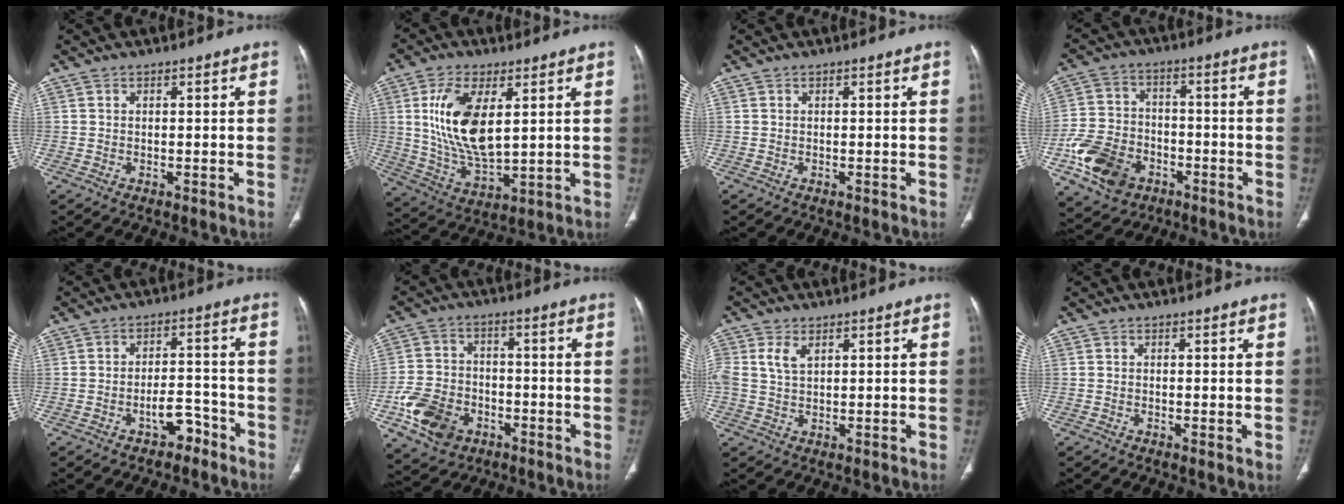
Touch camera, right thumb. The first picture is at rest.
{"total": 14.8, "force": [3.6, 7.2, 12.5], "torque": [-0.235, -0.023, 0.078]}
{"total": 0.0}
{"total": 12.9, "force": [-5.6, 9.5, 6.5], "torque": [-0.111, 0.023, -0.097]}
{"total": 5.3, "force": [-3.5, 3.0, 2.7], "torque": [-0.021, 0.043, -0.053]}
{"total": 11.3, "force": [-4.8, 8.6, 5.7], "torque": [-0.094, 0.020, -0.080]}
{"total": 3.7, "force": [1.5, 2.1, 2.7], "torque": [-0.056, 0.003, 0.036]}
{"total": 0.7, "force": [0.0, 0.2, 0.7], "torque": [-0.016, -0.005, -0.003]}